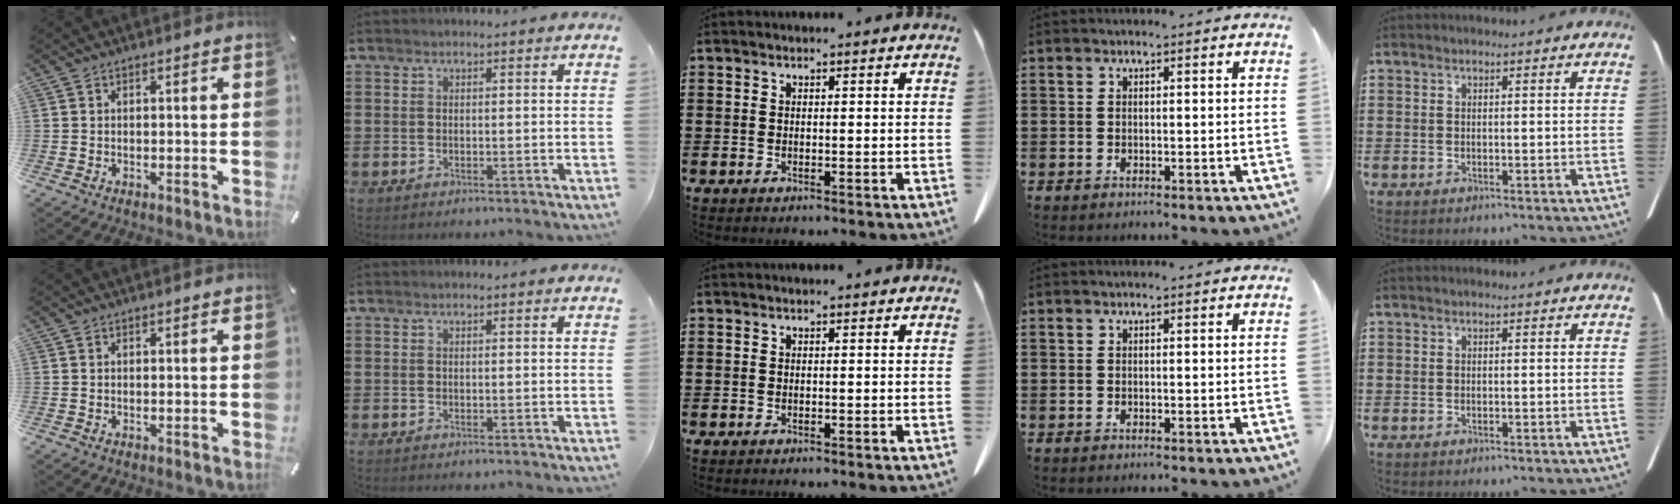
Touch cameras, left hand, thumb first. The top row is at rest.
{}